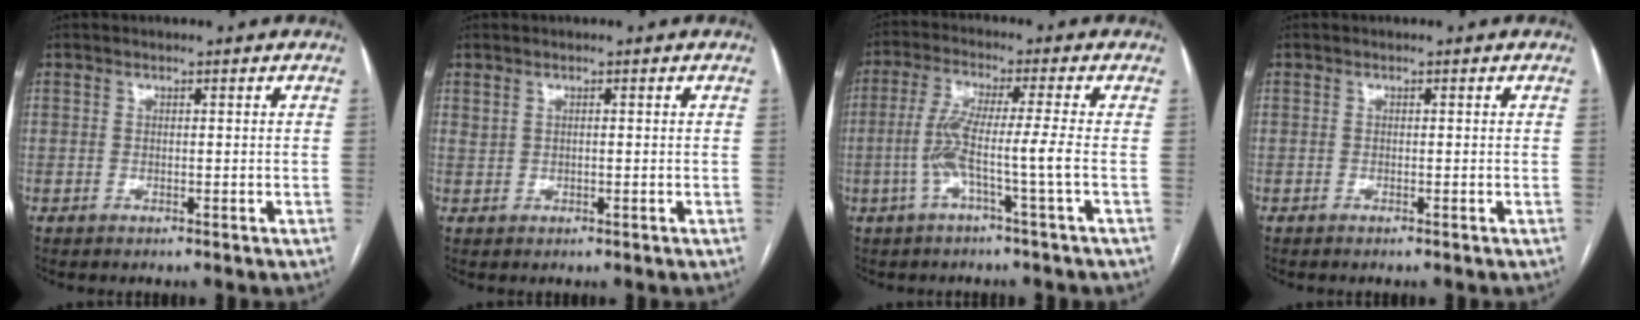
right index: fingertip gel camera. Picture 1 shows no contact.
{"total": 1.0, "force": [0.6, 0.4, 0.7], "torque": [-0.020, 0.005, 0.016]}
{"total": 6.9, "force": [-1.8, -1.0, 6.6], "torque": [-0.137, 0.007, -0.036]}
{"total": 0.0}